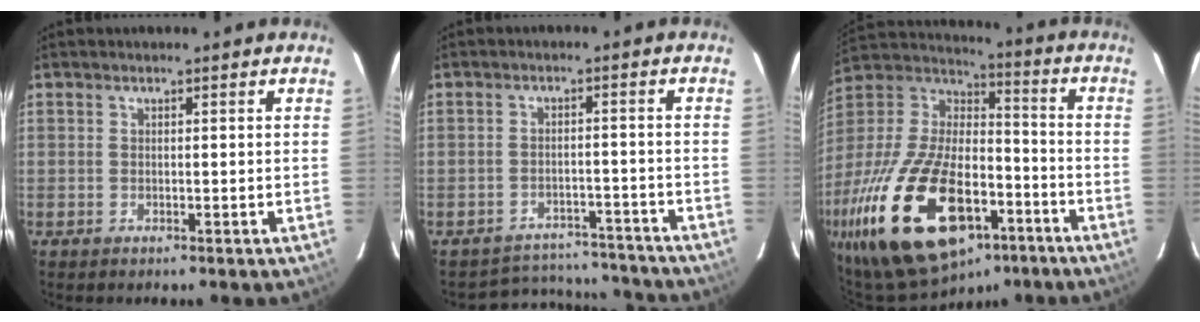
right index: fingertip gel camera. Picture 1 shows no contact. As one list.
[{"total": 12.5, "force": [-11.6, 4.4, 1.7], "torque": [-0.041, 0.033, -0.142]}, {"total": 31.8, "force": [-16.1, 15.6, 22.5], "torque": [-0.450, -0.023, -0.262]}]